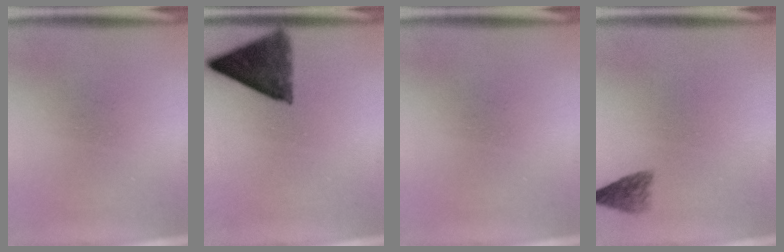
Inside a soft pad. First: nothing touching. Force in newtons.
{"total": 10.3}
{"total": 0.0}
{"total": 2.3}